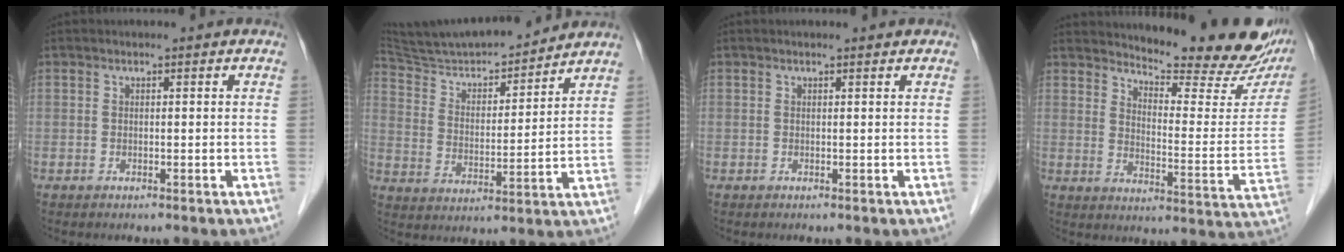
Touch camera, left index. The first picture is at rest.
{"total": 16.7, "force": [15.6, 1.6, 5.9], "torque": [-0.102, -0.001, 0.259]}
{"total": 0.8, "force": [0.7, 0.3, 0.2], "torque": [-0.009, 0.010, 0.007]}
{"total": 19.0, "force": [17.3, 3.1, 7.0], "torque": [-0.092, -0.078, 0.210]}